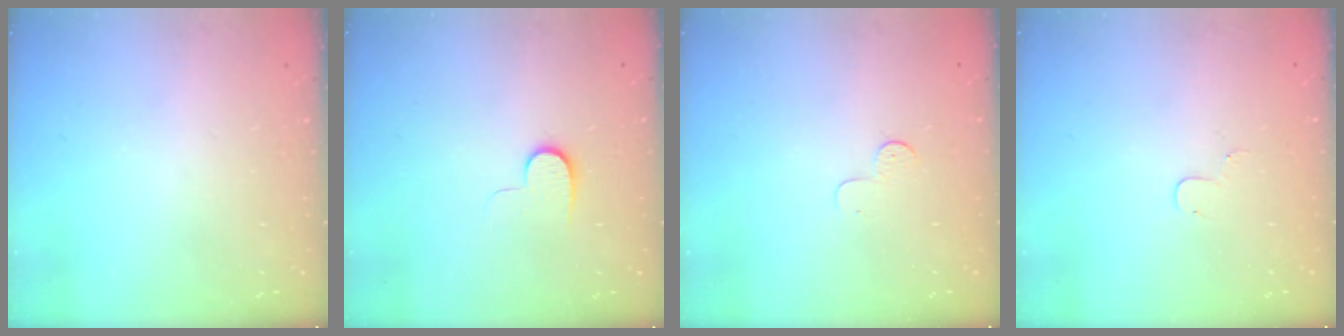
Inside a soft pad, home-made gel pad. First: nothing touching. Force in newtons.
{"total": 6.1, "press": 6.1, "slide": 0.8}
{"total": 3.2, "press": 3.2, "slide": 0.4}
{"total": 3.3, "press": 3.3, "slide": 0.3}